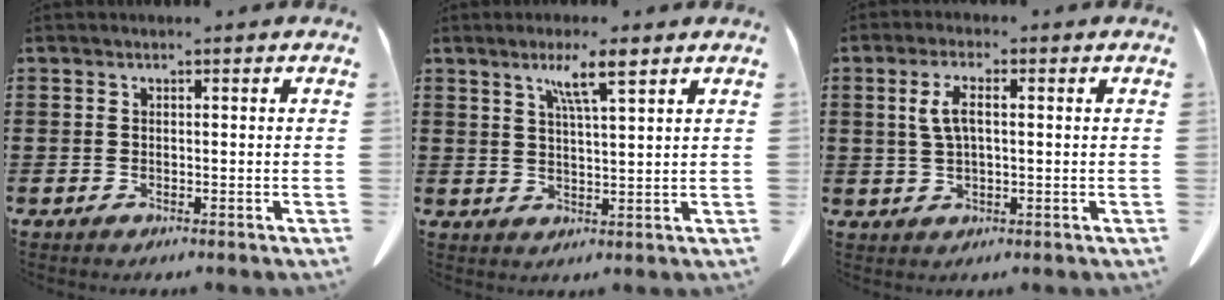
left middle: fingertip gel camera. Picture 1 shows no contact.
{"total": 5.5, "force": [3.6, 0.3, 4.1], "torque": [-0.082, -0.001, 0.059]}
{"total": 4.5, "force": [0.9, 1.7, 4.1], "torque": [-0.091, 0.007, 0.010]}